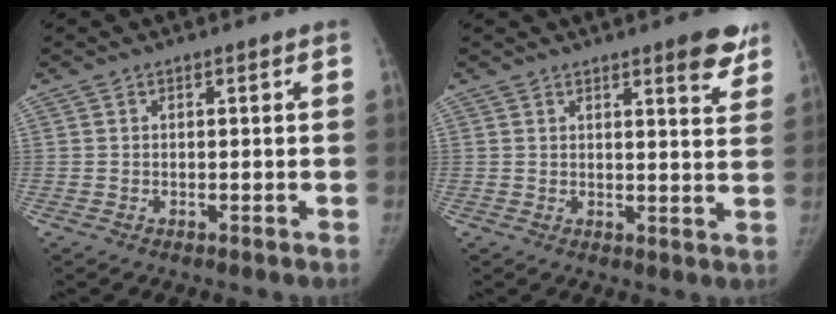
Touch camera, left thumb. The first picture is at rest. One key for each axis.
{"total": 6.5, "fx": 4.4, "fy": 1.5, "fz": 4.6, "tx": -0.038, "ty": -0.024, "tz": 0.053}